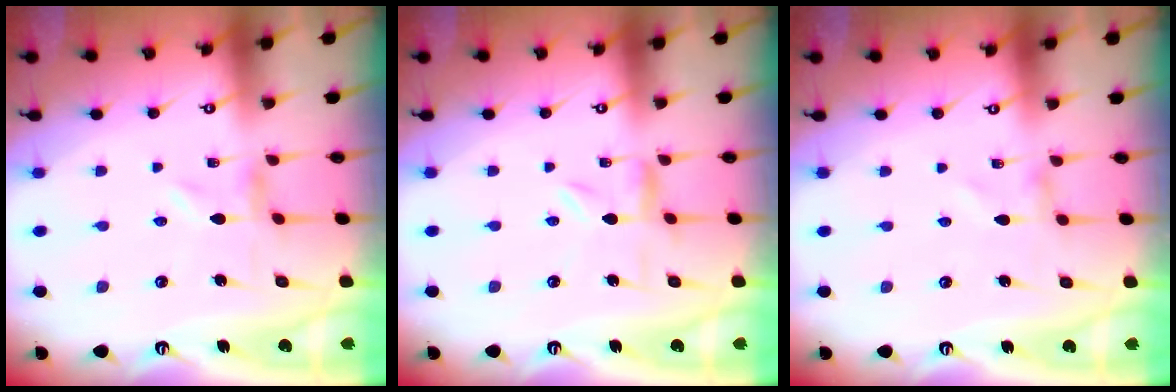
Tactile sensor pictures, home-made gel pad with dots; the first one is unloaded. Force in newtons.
{"total": 2.0, "press": 1.9, "slide": 0.4}
{"total": 0.5, "press": 0.5, "slide": 0.1}